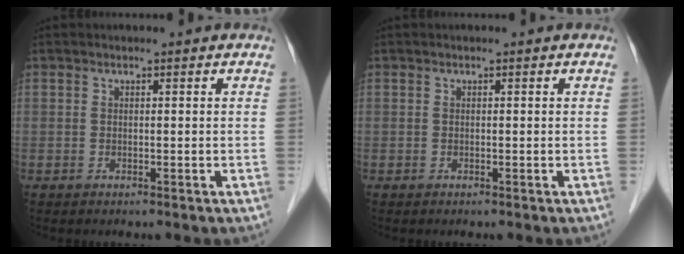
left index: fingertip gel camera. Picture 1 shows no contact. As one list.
[{"total": 0.0}]